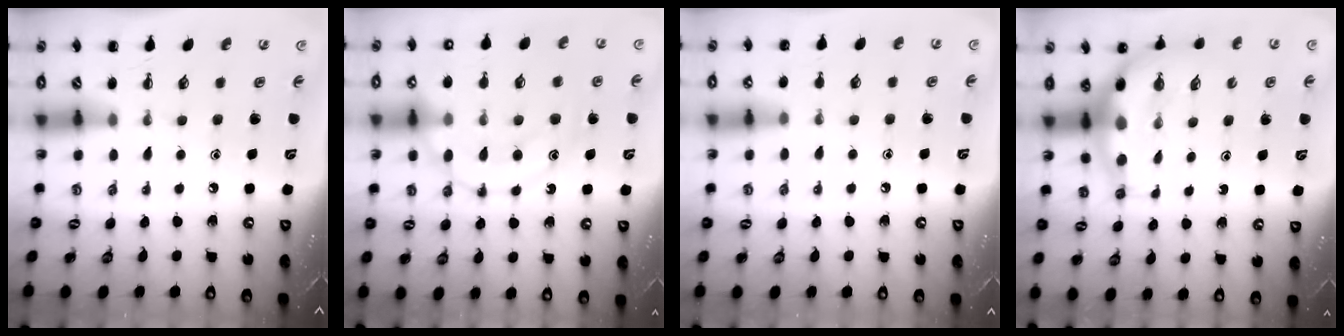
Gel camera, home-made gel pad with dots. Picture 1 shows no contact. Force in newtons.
{"total": 14.9, "press": 14.9, "slide": 0.8}
{"total": 6.2, "press": 5.8, "slide": 2.1}
{"total": 7.0, "press": 6.8, "slide": 1.6}